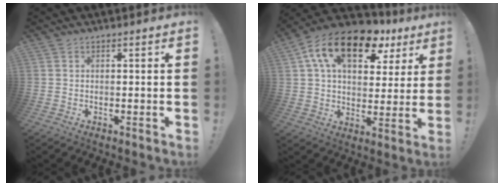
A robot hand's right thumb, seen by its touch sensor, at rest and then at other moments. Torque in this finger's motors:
{"motor_torque": [1.42, 3.59, 0.65, -0.23, 0.52]}